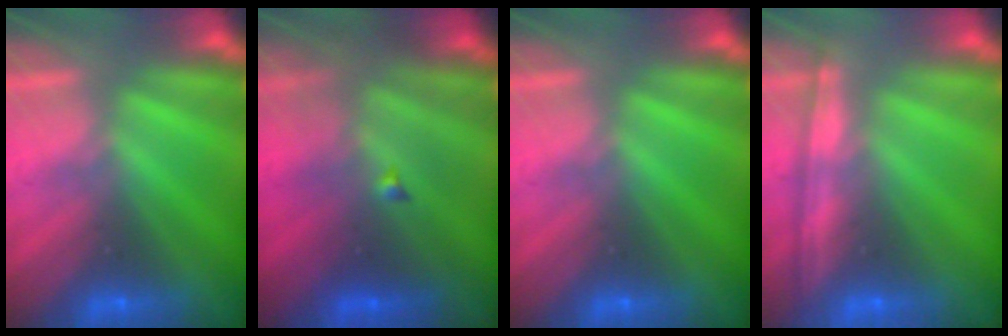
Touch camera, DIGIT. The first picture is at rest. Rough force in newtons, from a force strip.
{"total": 4.4}
{"total": 0.0}
{"total": 1.2}